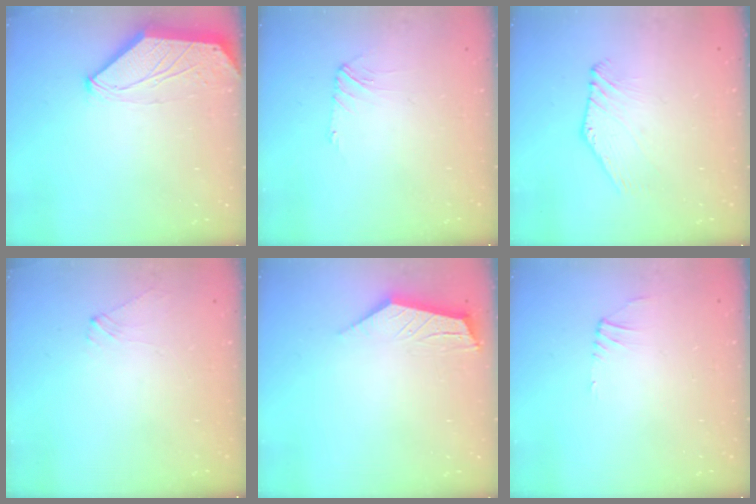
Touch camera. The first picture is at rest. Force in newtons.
{"total": 2.8, "press": 2.7, "slide": 0.5}
{"total": 2.1, "press": 2.1, "slide": 0.1}
{"total": 1.7, "press": 1.6, "slide": 0.5}
{"total": 5.6, "press": 5.6, "slide": 0.5}
{"total": 0.5, "press": 0.4, "slide": 0.4}